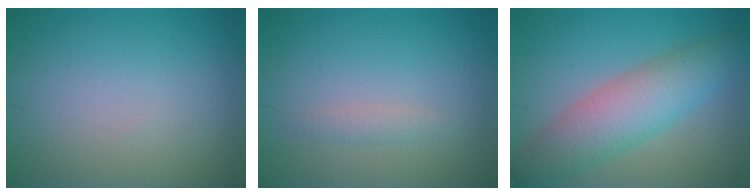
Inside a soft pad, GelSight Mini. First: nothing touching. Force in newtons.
{"total": 1.1, "press": 1.1, "slide": 0.1}
{"total": 6.4, "press": 6.4, "slide": 0.1}